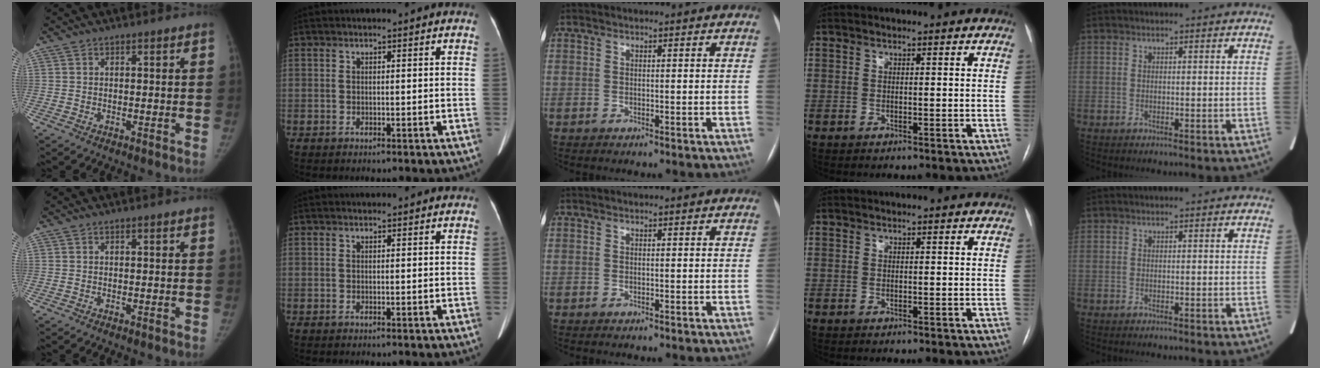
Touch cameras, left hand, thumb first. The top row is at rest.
{"index": {"total": 1.2, "force": [1.1, 0.3, 0.2], "torque": [-0.011, 0.012, 0.011]}}